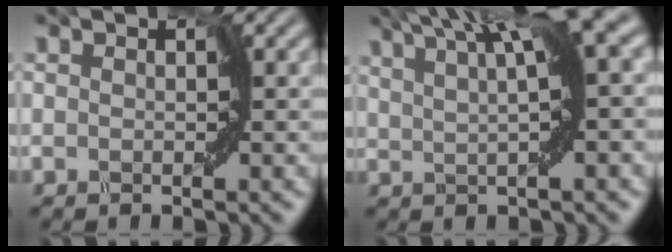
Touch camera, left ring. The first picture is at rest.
{"total": 7.2, "force": [3.4, 0.4, 6.3], "torque": [-0.082, 0.025, 0.061]}